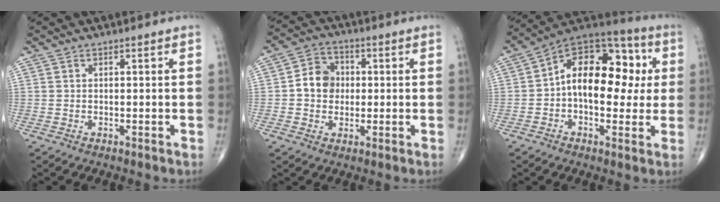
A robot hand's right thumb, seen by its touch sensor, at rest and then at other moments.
{"total": 7.3, "force": [0.1, 6.2, 3.7], "torque": [-0.038, 0.016, -0.009]}
{"total": 19.0, "force": [1.3, 11.5, 15.0], "torque": [-0.187, 0.039, 0.011]}